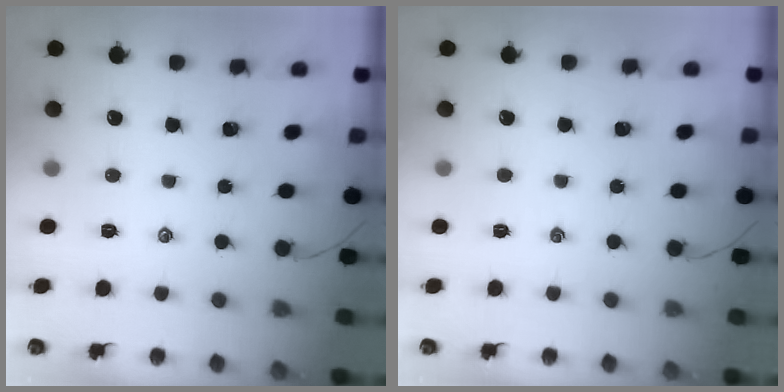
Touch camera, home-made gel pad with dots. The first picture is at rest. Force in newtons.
{"total": 0.0}